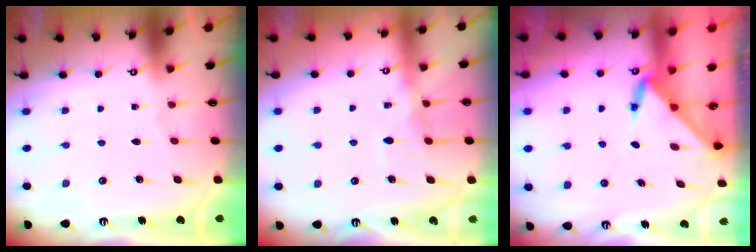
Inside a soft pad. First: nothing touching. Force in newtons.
{"total": 7.7, "press": 7.7, "slide": 0.8}
{"total": 3.6, "press": 3.6, "slide": 0.3}